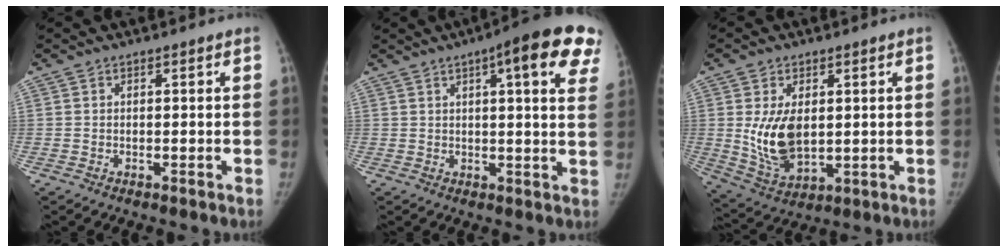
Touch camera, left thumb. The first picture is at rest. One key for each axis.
{"total": 16.4, "fx": 8.1, "fy": 3.7, "fz": 13.7, "tx": -0.163, "ty": -0.011, "tz": 0.090}
{"total": 10.7, "fx": 1.1, "fy": 6.4, "fz": 8.5, "tx": -0.148, "ty": -0.017, "tz": 0.038}